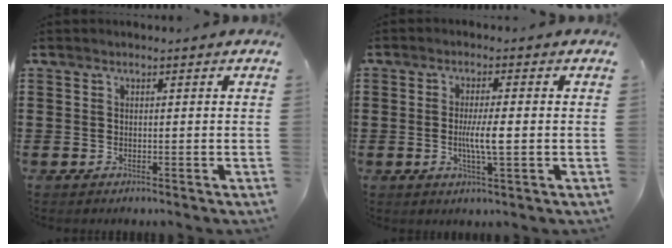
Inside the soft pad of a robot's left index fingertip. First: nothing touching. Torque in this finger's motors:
{"motor_torque": [0.33, 0.03, 0.17, 0.07]}